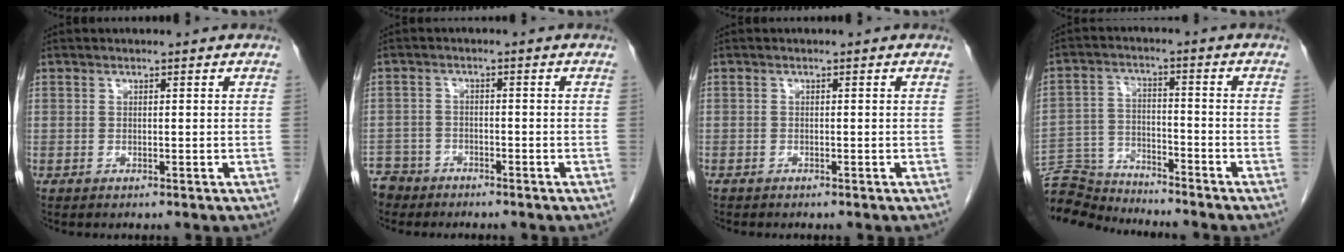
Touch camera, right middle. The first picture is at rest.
{"total": 5.2, "force": [-4.4, 2.8, -0.6], "torque": [0.009, -0.001, -0.087]}
{"total": 0.6, "force": [-0.6, 0.2, 0.2], "torque": [-0.007, 0.000, -0.011]}
{"total": 10.4, "force": [-10.3, 0.6, 0.9], "torque": [-0.019, 0.003, -0.190]}